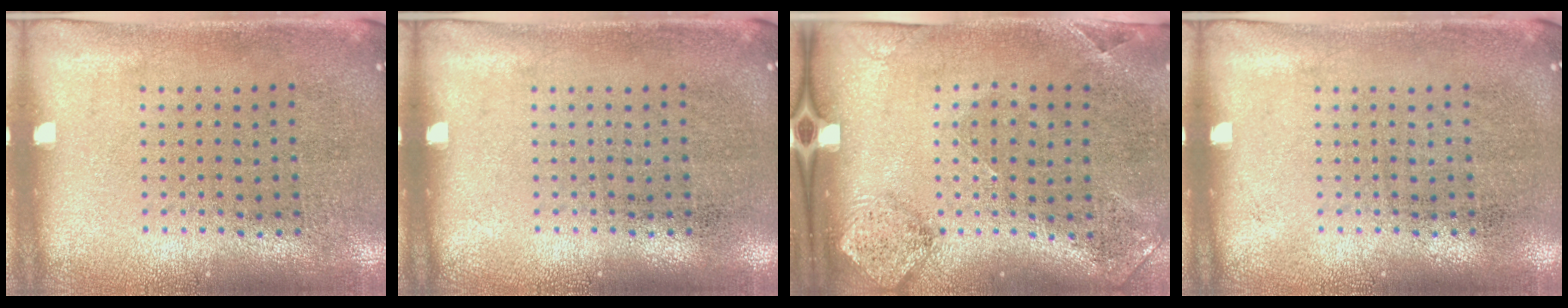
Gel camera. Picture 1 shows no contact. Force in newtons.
{"total": 0.0}
{"total": 1.7, "press": 1.3, "slide": 1.2}
{"total": 0.0}